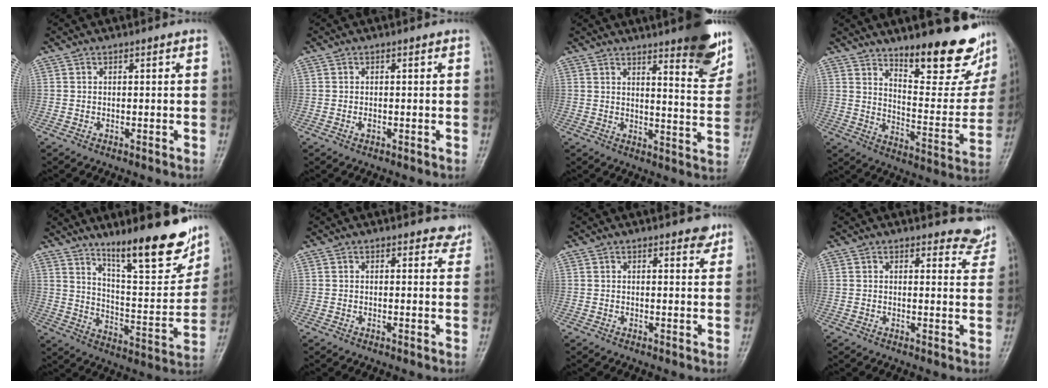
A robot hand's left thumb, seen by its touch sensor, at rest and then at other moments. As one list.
[{"total": 0.8, "force": [-0.1, 0.5, 0.7], "torque": [-0.009, 0.000, -0.001]}, {"total": 12.5, "force": [8.6, 2.5, 8.8], "torque": [-0.089, -0.059, 0.112]}, {"total": 21.2, "force": [14.7, 6.7, 13.8], "torque": [-0.141, -0.103, 0.215]}, {"total": 18.4, "force": [13.0, 4.3, 12.4], "torque": [-0.141, -0.084, 0.209]}, {"total": 3.1, "force": [2.7, 1.4, 0.5], "torque": [0.021, -0.015, 0.017]}, {"total": 2.8, "force": [2.1, 1.1, 1.5], "torque": [-0.006, -0.012, 0.025]}, {"total": 4.7, "force": [4.5, 1.5, 0.1], "torque": [0.028, -0.036, 0.037]}]